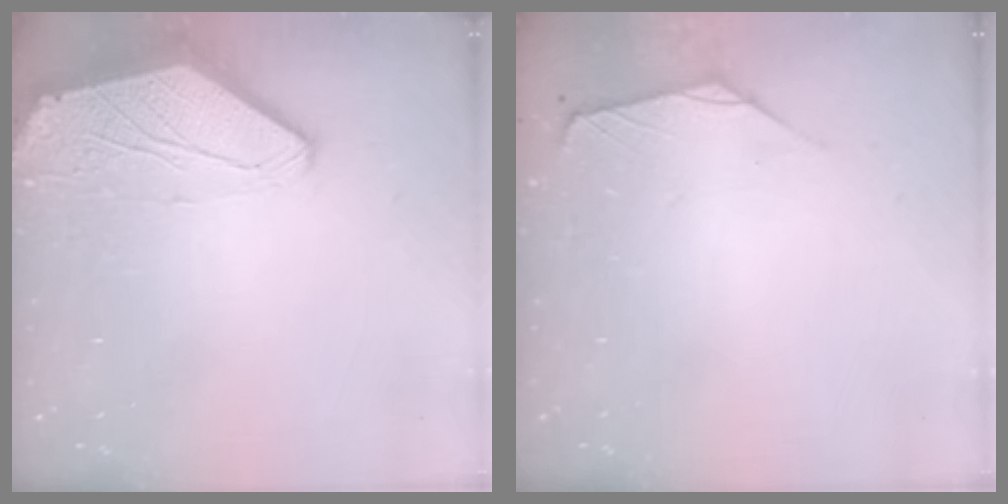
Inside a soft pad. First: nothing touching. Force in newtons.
{"total": 1.0, "press": 0.9, "slide": 0.3}